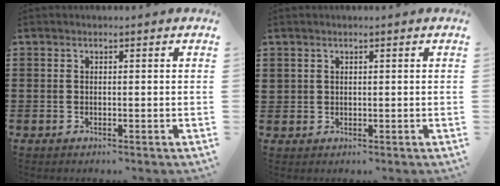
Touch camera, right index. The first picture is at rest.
{"total": 1.0, "force": [0.7, 0.7, 0.2], "torque": [-0.005, 0.002, 0.014]}